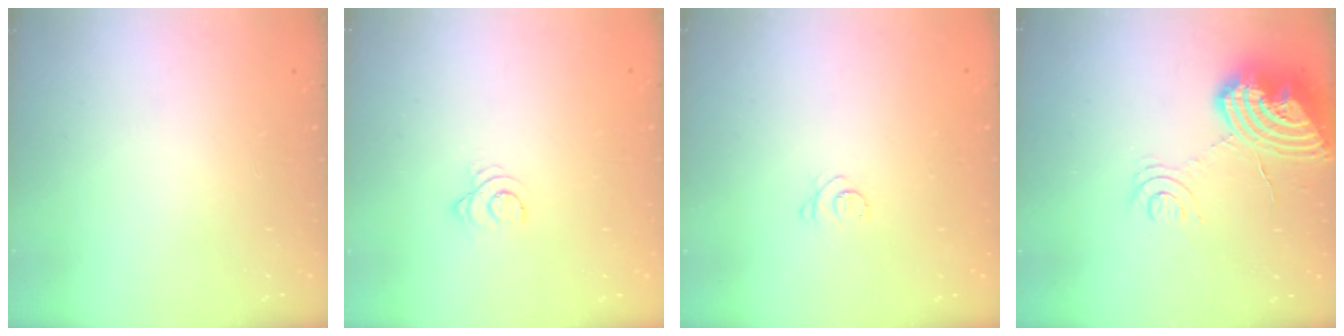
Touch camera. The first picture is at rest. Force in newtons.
{"total": 3.1, "press": 3.1, "slide": 0.4}
{"total": 2.3, "press": 2.3, "slide": 0.3}
{"total": 17.2, "press": 17.1, "slide": 2.0}